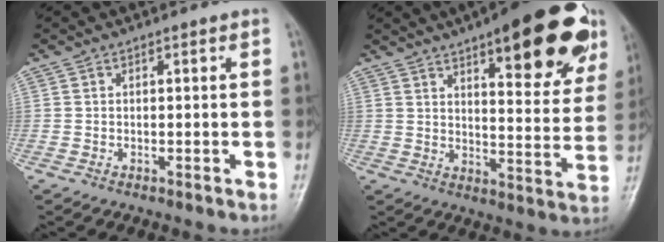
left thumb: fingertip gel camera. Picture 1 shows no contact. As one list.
[{"total": 22.8, "force": [12.9, 7.4, 17.4], "torque": [-0.191, -0.038, 0.174]}]